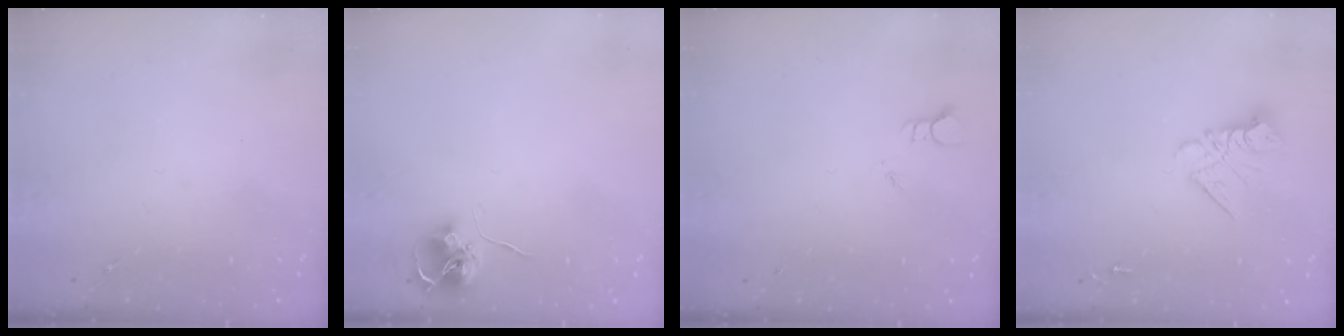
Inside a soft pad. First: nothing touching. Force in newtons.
{"total": 7.9, "press": 7.9, "slide": 0.4}
{"total": 1.9, "press": 1.9, "slide": 0.1}
{"total": 9.8, "press": 9.7, "slide": 0.8}